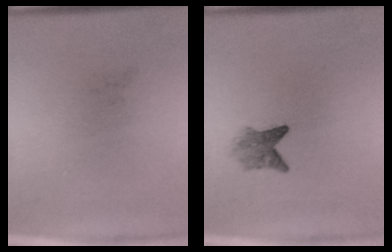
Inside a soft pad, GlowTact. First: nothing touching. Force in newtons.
{"total": 2.6}